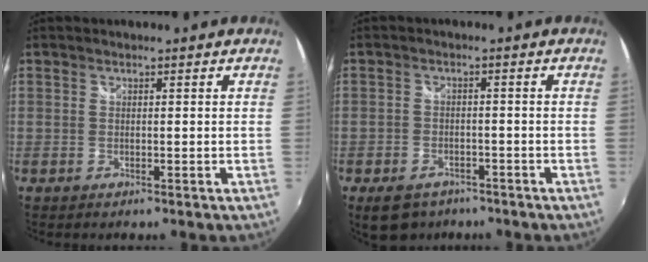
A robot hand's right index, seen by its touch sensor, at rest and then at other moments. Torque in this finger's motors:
{"motor_torque": [0.60, -0.43, 0.23, 0.02]}